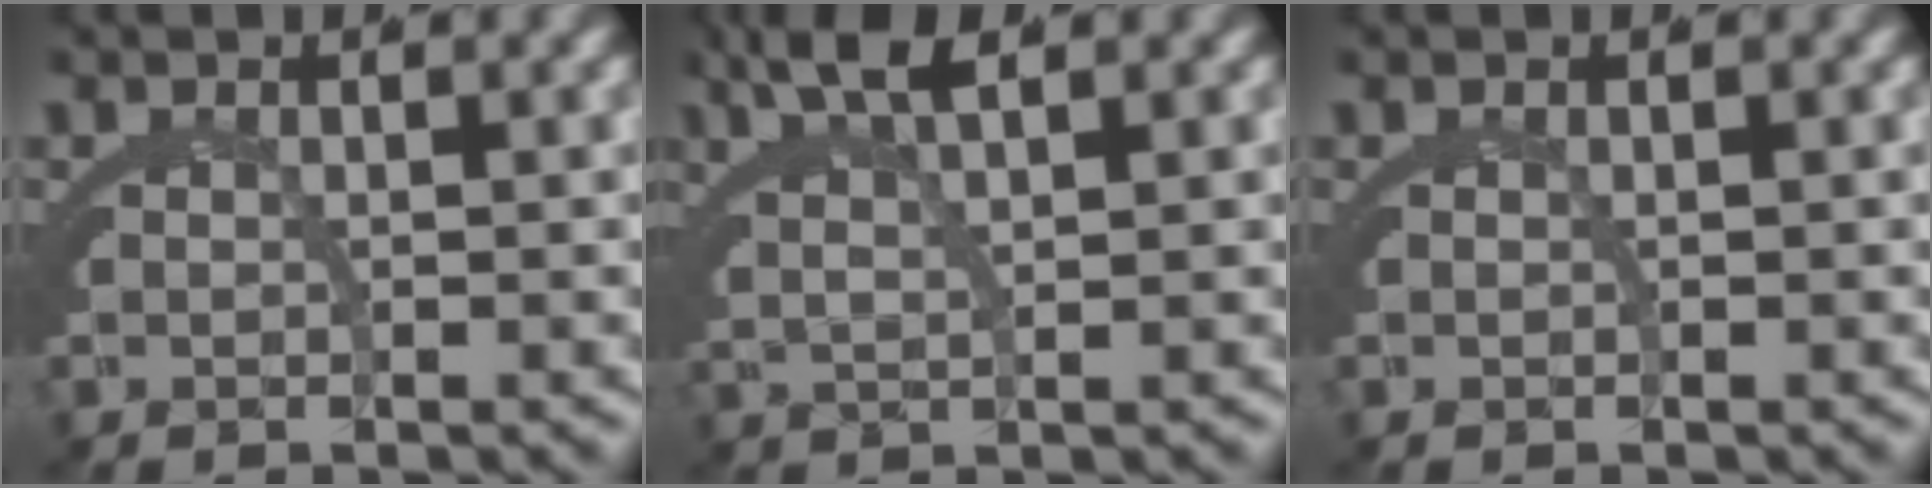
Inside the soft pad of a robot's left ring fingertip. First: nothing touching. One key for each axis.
{"total": 4.4, "fx": 2.8, "fy": 0.8, "fz": 3.2, "tx": -0.059, "ty": 0.008, "tz": 0.050}
{"total": 0.0}